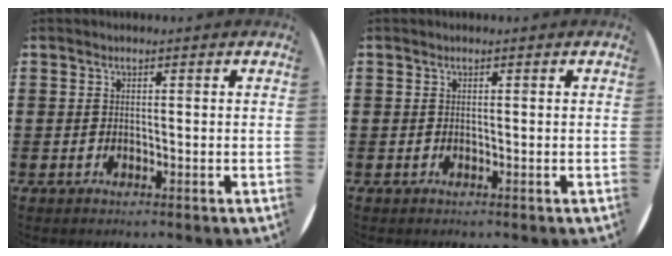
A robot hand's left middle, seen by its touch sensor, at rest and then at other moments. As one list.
[{"total": 0.0}]